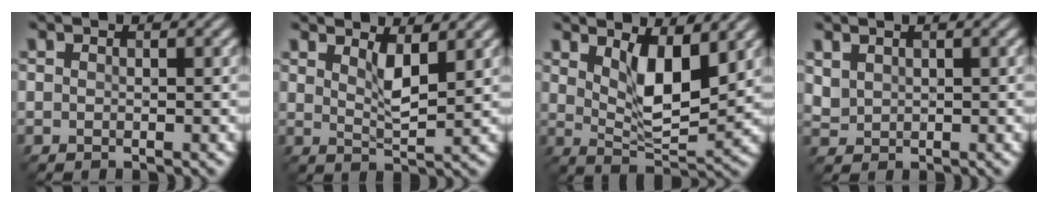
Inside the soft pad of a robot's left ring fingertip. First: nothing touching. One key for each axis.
{"total": 2.2, "fx": 1.5, "fy": 0.3, "fz": 1.6, "tx": -0.032, "ty": -0.005, "tz": 0.029}
{"total": 5.4, "fx": 2.3, "fy": 1.9, "fz": 4.4, "tx": -0.082, "ty": -0.009, "tz": 0.045}
{"total": 1.2, "fx": 0.8, "fy": 0.8, "fz": 0.2, "tx": -0.005, "ty": 0.001, "tz": 0.022}